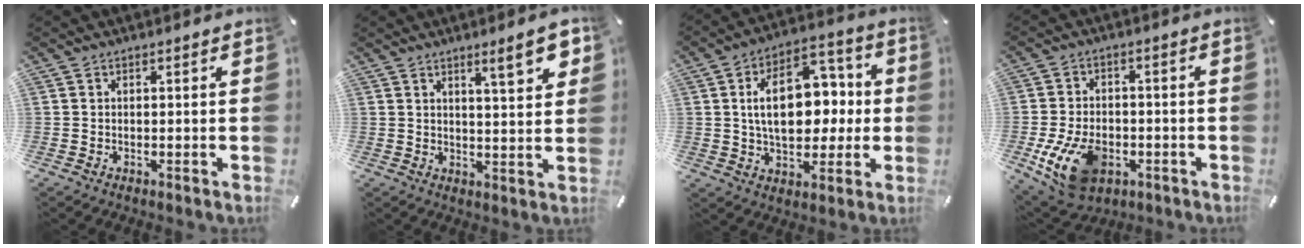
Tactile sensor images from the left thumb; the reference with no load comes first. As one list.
[{"total": 8.4, "force": [4.8, 1.7, 6.7], "torque": [-0.090, -0.025, 0.072]}, {"total": 17.7, "force": [1.2, 11.8, 13.2], "torque": [-0.208, 0.004, 0.021]}, {"total": 13.6, "force": [-4.5, 9.2, 8.9], "torque": [-0.176, 0.012, -0.079]}]